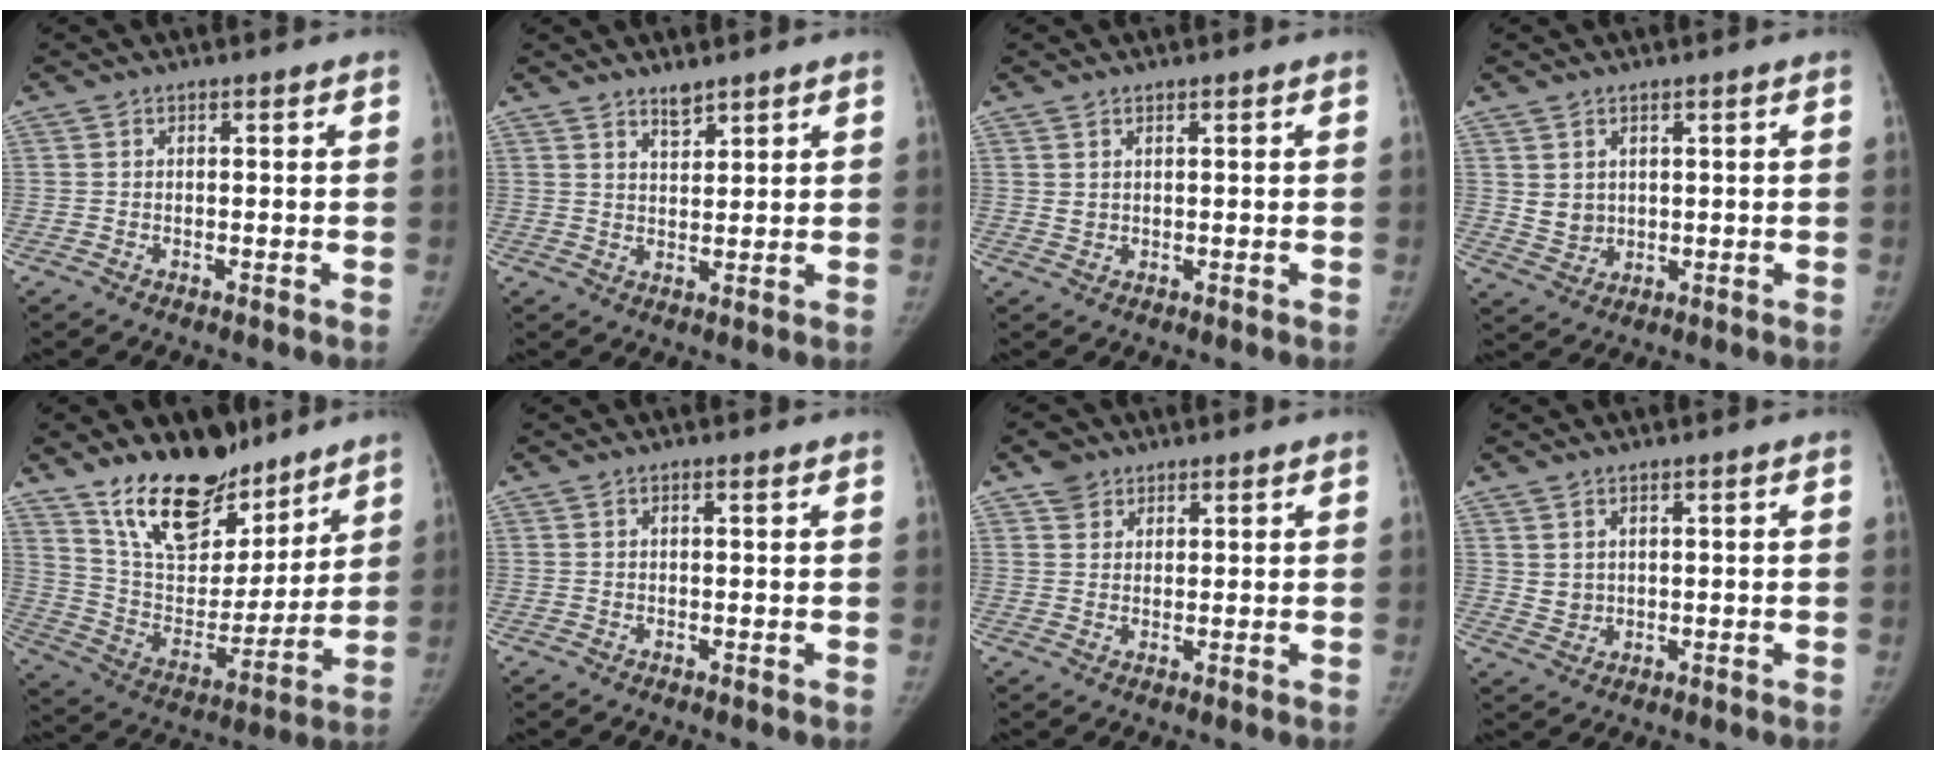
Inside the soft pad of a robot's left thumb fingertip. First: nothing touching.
{"total": 3.2, "force": [2.7, 1.0, 1.5], "torque": [-0.017, -0.024, 0.049]}
{"total": 1.3, "force": [1.0, 0.7, 0.6], "torque": [-0.003, -0.008, 0.020]}
{"total": 3.7, "force": [1.5, 3.0, 1.6], "torque": [-0.019, -0.017, 0.040]}
{"total": 21.5, "force": [15.6, 10.5, 10.4], "torque": [-0.131, -0.088, 0.272]}
{"total": 0.8, "force": [0.4, 0.1, 0.6], "torque": [-0.010, 0.001, 0.007]}
{"total": 3.5, "force": [2.3, 2.5, 0.6], "torque": [0.006, -0.011, 0.040]}
{"total": 2.6, "force": [1.6, 1.7, 1.0], "torque": [-0.011, -0.016, 0.038]}